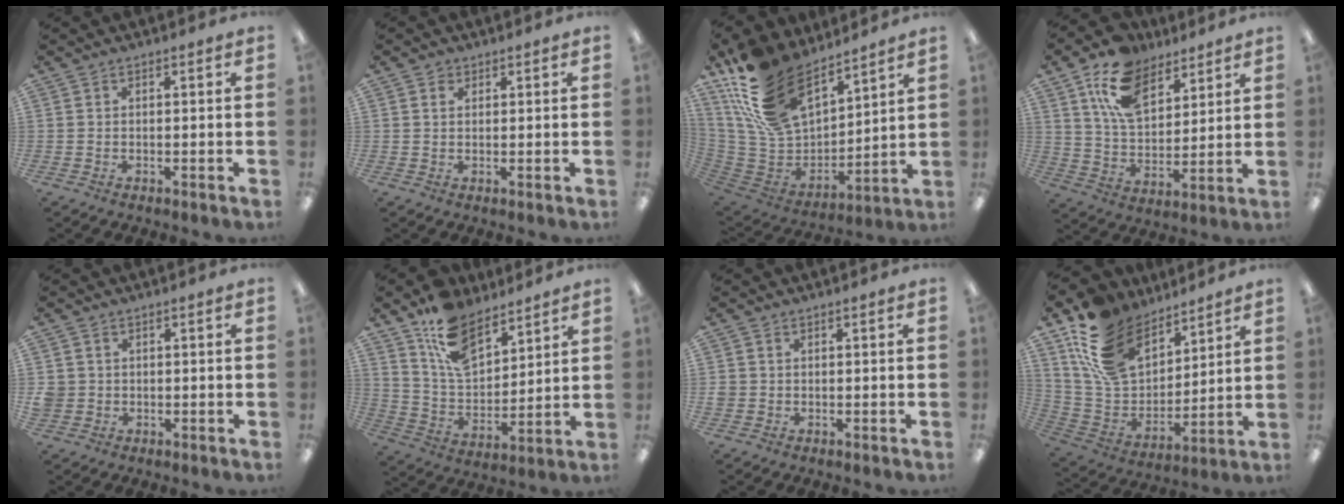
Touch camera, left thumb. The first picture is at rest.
{"total": 1.5, "force": [0.9, 1.0, 0.6], "torque": [-0.006, -0.002, 0.015]}
{"total": 22.4, "force": [15.6, 11.6, 11.2], "torque": [-0.245, -0.086, 0.291]}
{"total": 15.2, "force": [9.5, 8.8, 8.0], "torque": [-0.150, -0.028, 0.179]}
{"total": 2.7, "force": [0.1, 2.7, 0.5], "torque": [-0.013, 0.004, 0.003]}
{"total": 14.3, "force": [10.0, 7.4, 7.2], "torque": [-0.146, -0.045, 0.191]}
{"total": 1.5, "force": [0.0, 1.4, 0.3], "torque": [-0.007, 0.003, -0.002]}
{"total": 19.7, "force": [12.4, 12.2, 9.2], "torque": [-0.193, -0.058, 0.240]}